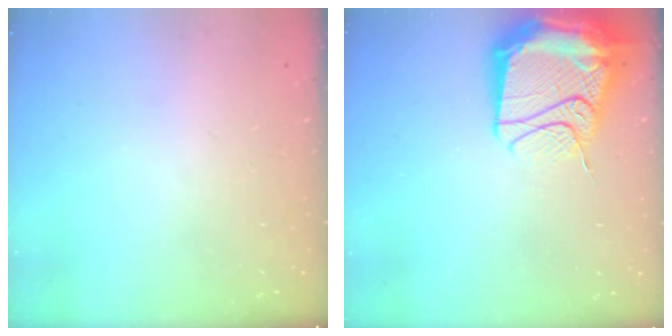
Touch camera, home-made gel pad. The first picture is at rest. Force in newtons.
{"total": 24.0, "press": 20.5, "slide": 12.5}